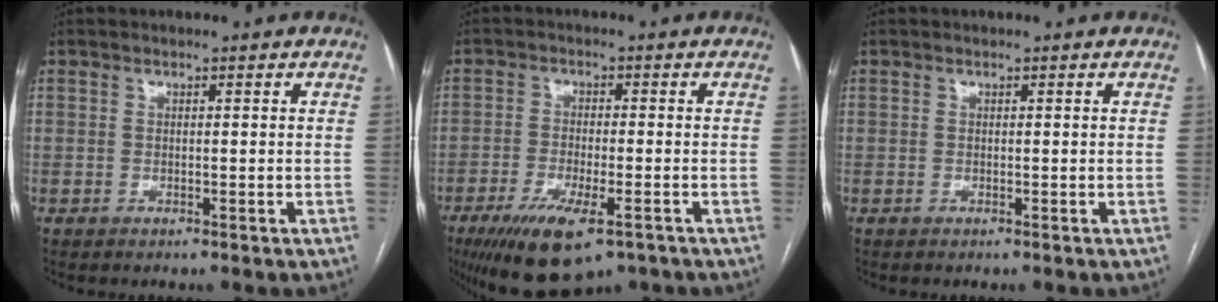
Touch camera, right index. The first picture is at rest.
{"total": 11.5, "force": [-7.1, 3.4, 8.4], "torque": [-0.145, -0.022, -0.112]}
{"total": 0.0}